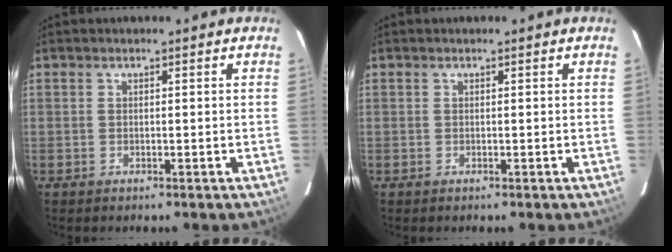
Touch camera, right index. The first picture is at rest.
{"total": 0.0}